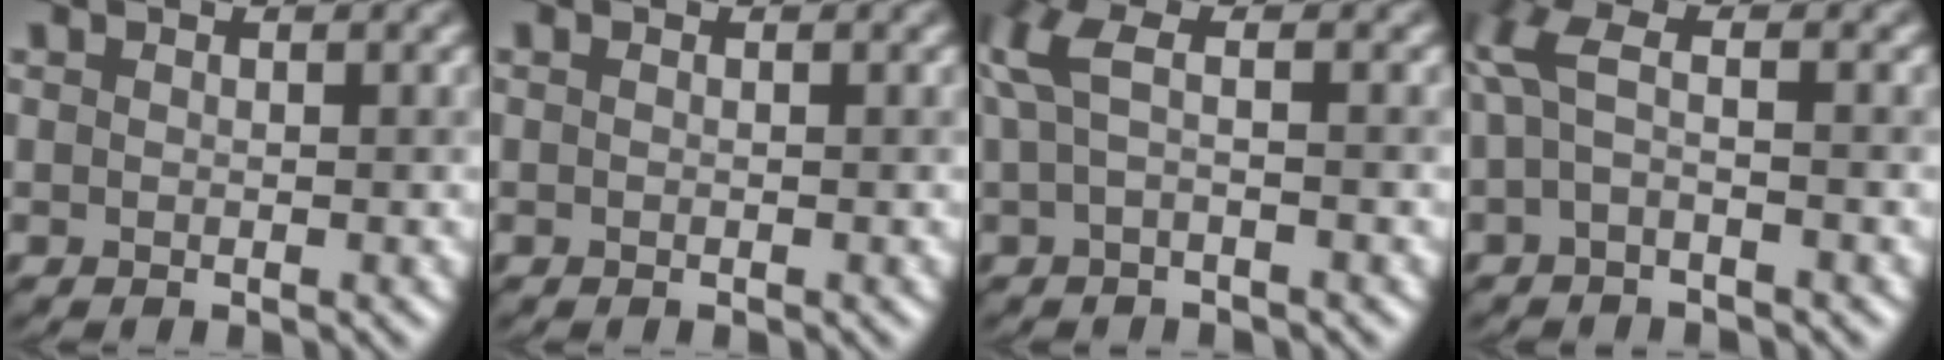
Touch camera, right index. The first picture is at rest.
{"total": 0.0}
{"total": 3.4, "force": [0.5, 0.9, 3.2], "torque": [-0.077, 0.010, 0.004]}
{"total": 3.4, "force": [0.0, 0.9, 3.3], "torque": [-0.079, 0.007, -0.008]}